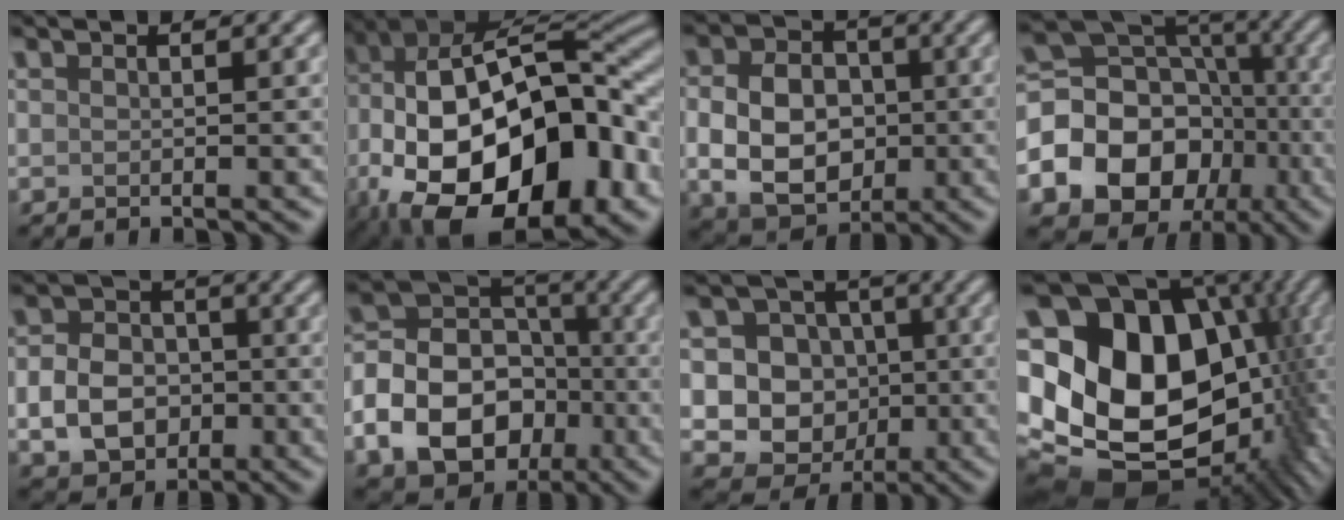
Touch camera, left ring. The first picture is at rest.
{"total": 19.4, "force": [-5.8, 10.9, 15.0], "torque": [-0.262, -0.010, -0.083]}
{"total": 7.8, "force": [-0.8, 5.7, 5.3], "torque": [-0.099, -0.004, -0.022]}
{"total": 16.3, "force": [-4.5, 13.8, 7.4], "torque": [-0.143, -0.001, -0.091]}
{"total": 5.8, "force": [-1.3, 4.6, 3.3], "torque": [-0.068, -0.004, -0.029]}
{"total": 11.8, "force": [-4.1, 9.0, 6.5], "torque": [-0.118, -0.013, -0.091]}
{"total": 11.7, "force": [-0.5, 11.1, 3.6], "torque": [-0.078, 0.020, -0.027]}
{"total": 19.7, "force": [0.6, 14.8, 13.0], "torque": [-0.198, -0.022, 0.056]}